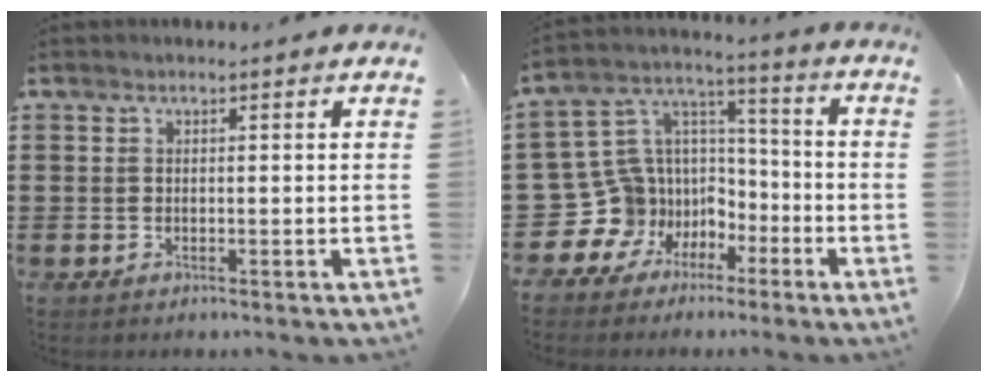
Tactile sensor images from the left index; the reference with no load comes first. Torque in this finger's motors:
{"motor_torque": [0.23, 0.22, 0.04, -0.05]}